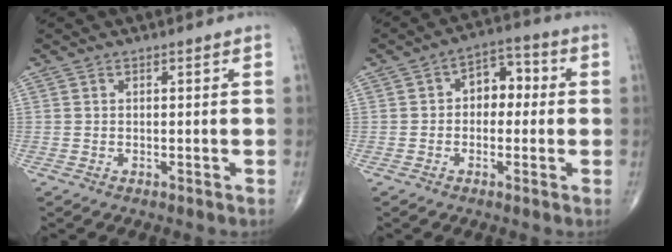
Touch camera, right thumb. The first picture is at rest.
{"total": 6.9, "force": [0.3, 4.8, 5.0], "torque": [-0.037, 0.028, -0.009]}